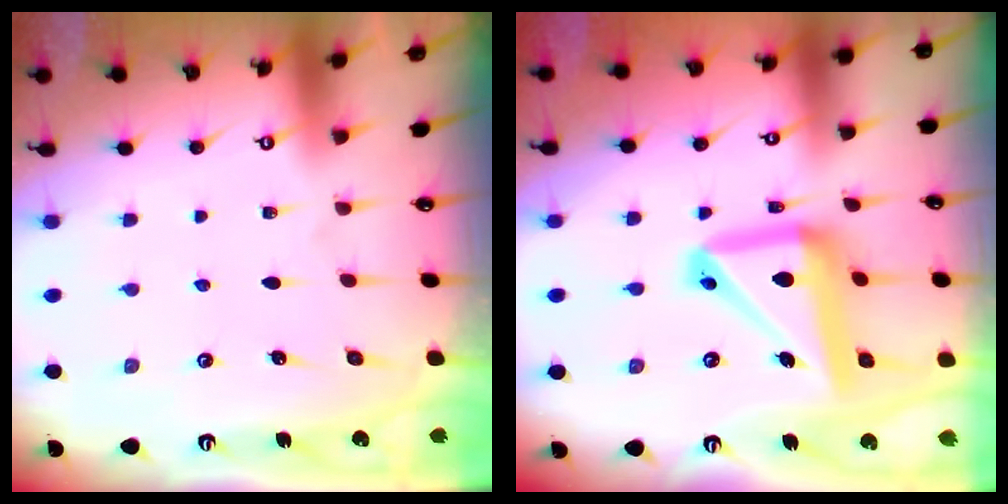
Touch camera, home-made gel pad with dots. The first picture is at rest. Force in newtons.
{"total": 17.3, "press": 17.2, "slide": 2.0}